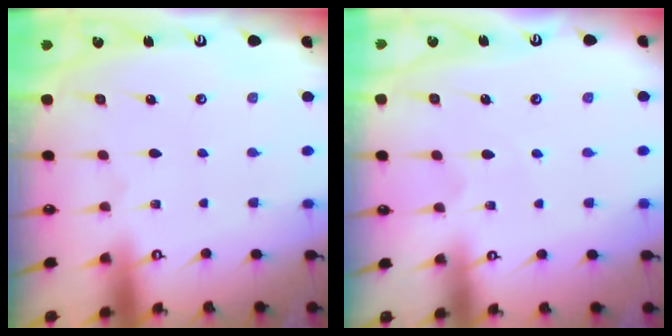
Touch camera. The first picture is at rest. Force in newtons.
{"total": 3.9, "press": 3.9, "slide": 0.4}